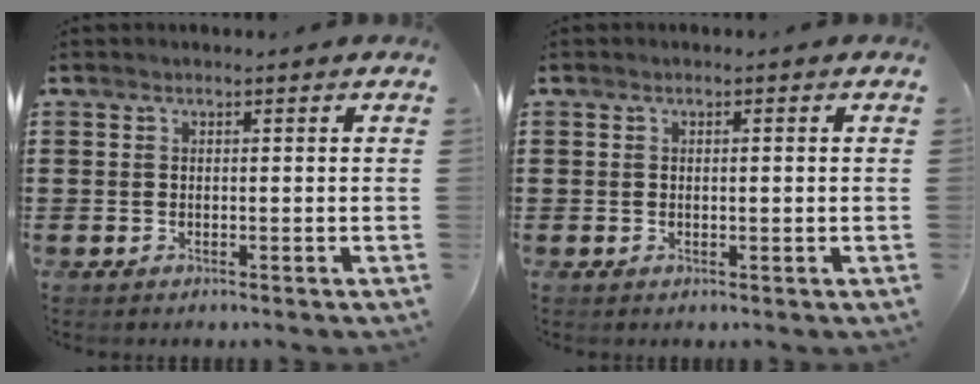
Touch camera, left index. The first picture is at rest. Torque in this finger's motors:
{"motor_torque": [-0.07, 0.00, -0.02, -0.01]}